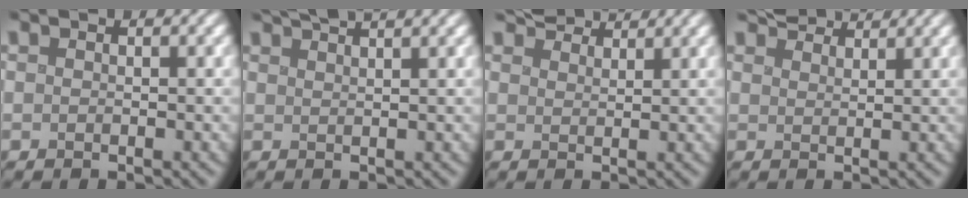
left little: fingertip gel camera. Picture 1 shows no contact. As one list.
[{"total": 3.6, "force": [3.2, 0.5, 1.6], "torque": [-0.010, 0.015, 0.038]}, {"total": 3.4, "force": [3.3, 0.6, 0.8], "torque": [-0.017, 0.008, 0.055]}, {"total": 3.4, "force": [3.2, 0.5, 0.8], "torque": [-0.015, 0.008, 0.055]}]